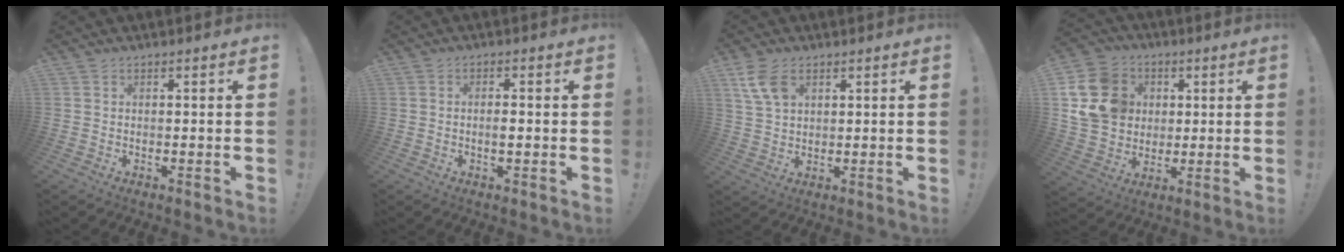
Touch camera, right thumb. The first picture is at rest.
{"total": 2.1, "force": [-0.4, 0.7, 1.9], "torque": [-0.027, 0.001, -0.009]}
{"total": 7.8, "force": [3.8, 4.8, 4.8], "torque": [-0.092, -0.008, 0.077]}
{"total": 17.6, "force": [3.7, 14.9, 8.5], "torque": [-0.136, -0.004, 0.082]}